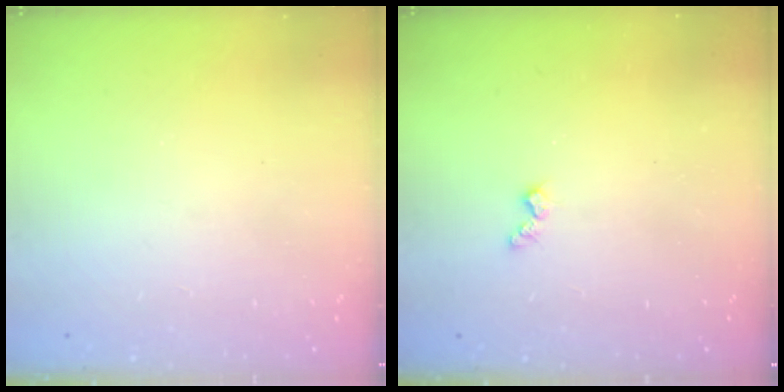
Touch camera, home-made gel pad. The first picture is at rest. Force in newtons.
{"total": 3.9, "press": 3.9, "slide": 0.6}